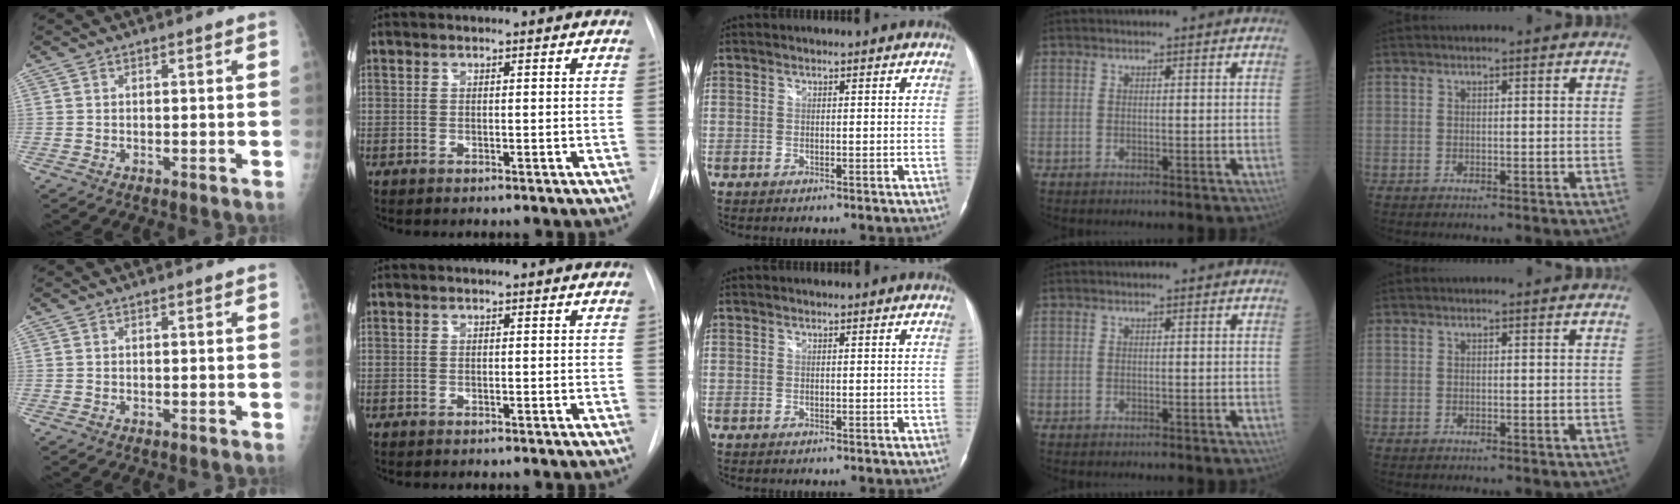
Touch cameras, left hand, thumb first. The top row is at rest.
{"index": {"total": 1.7, "force": [-1.7, -0.2, -0.3], "torque": [0.005, -0.005, -0.027]}}